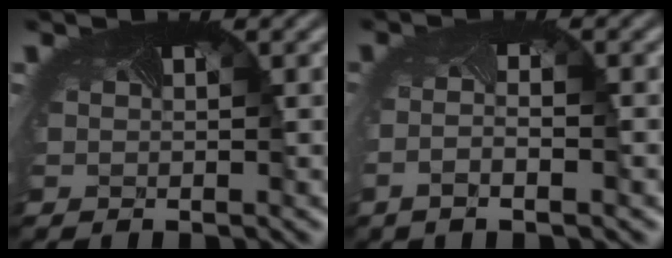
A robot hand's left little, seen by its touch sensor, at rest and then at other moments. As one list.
[{"total": 2.5, "force": [-1.3, 0.4, 2.1], "torque": [-0.051, -0.016, -0.023]}]